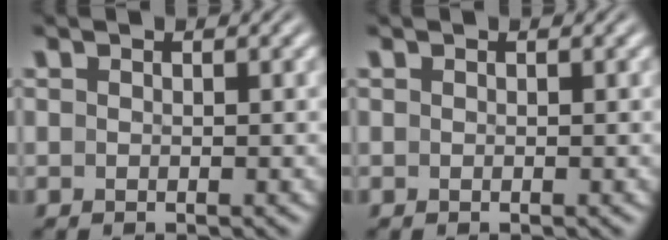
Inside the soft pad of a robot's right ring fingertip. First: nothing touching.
{"total": 0.0}